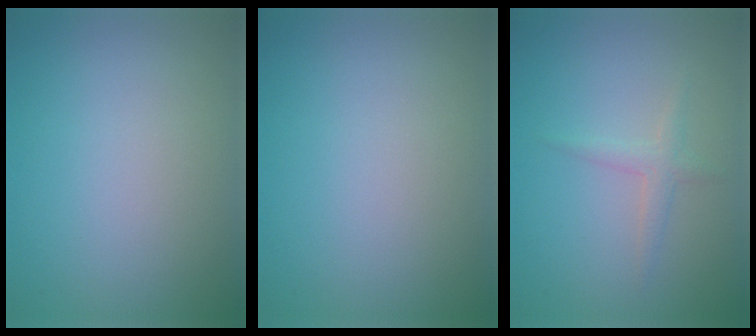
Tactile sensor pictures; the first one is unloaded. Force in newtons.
{"total": 0.0}
{"total": 1.3, "press": 1.3, "slide": 0.0}